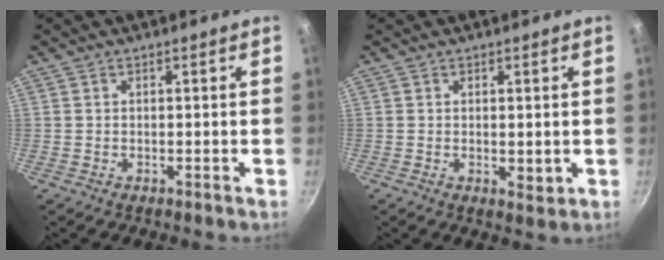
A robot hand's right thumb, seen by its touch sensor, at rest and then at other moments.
{"total": 2.4, "force": [0.1, 1.2, 2.0], "torque": [-0.030, -0.009, 0.003]}